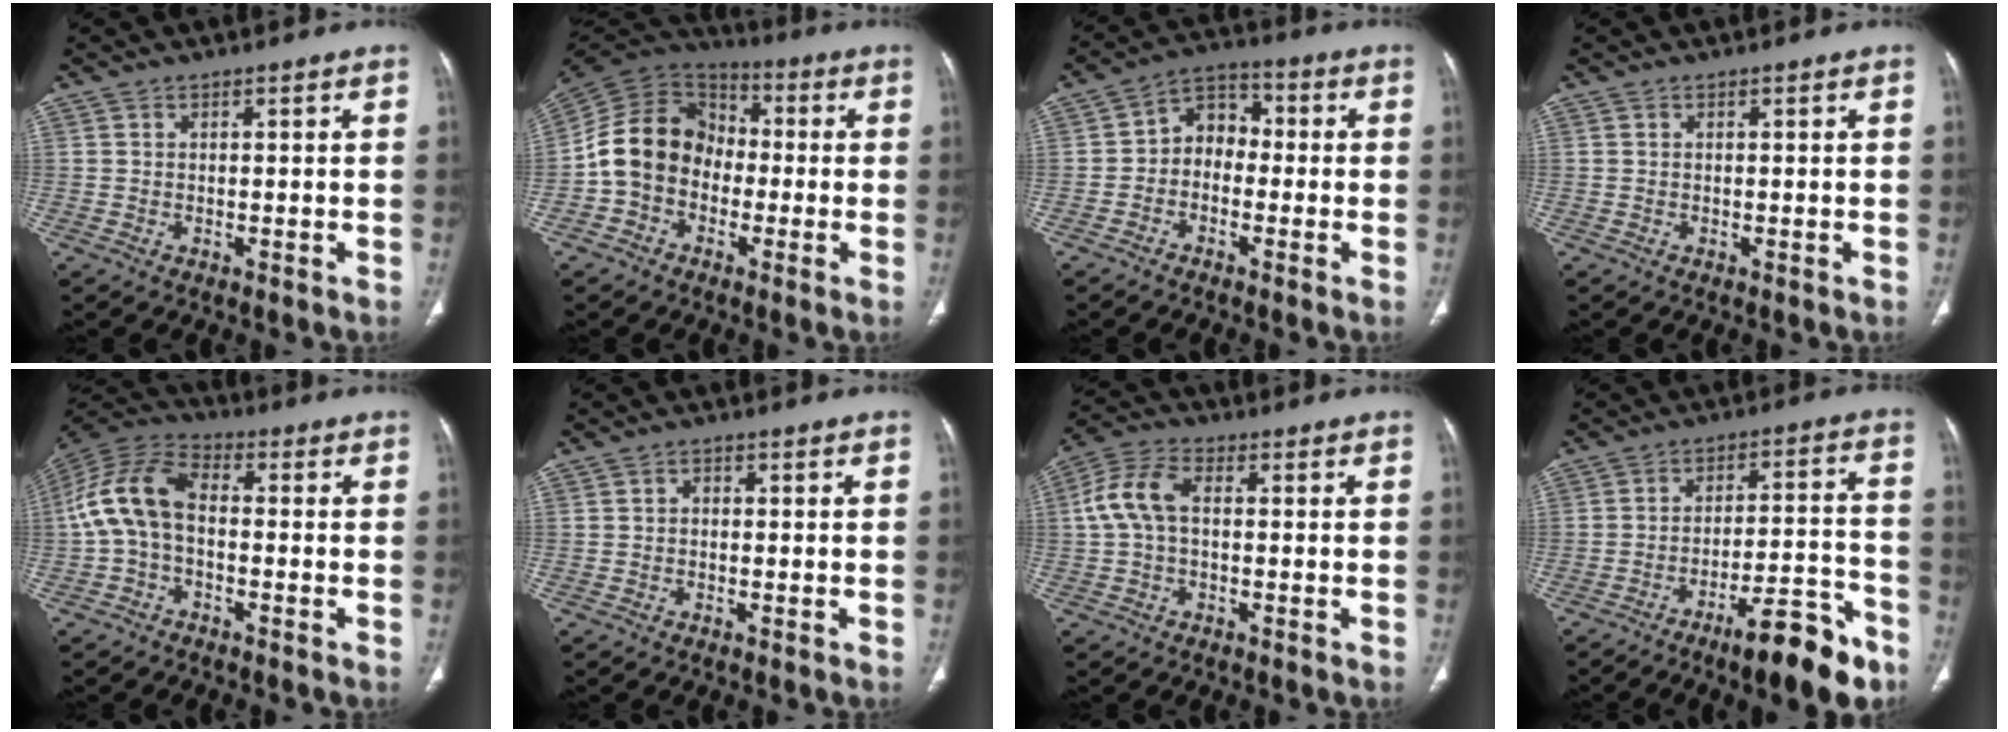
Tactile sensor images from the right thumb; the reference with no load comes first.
{"total": 13.8, "force": [-2.5, 11.2, 7.6], "torque": [-0.123, 0.045, -0.060]}
{"total": 6.5, "force": [-1.1, 5.1, 3.9], "torque": [-0.031, 0.030, -0.040]}
{"total": 0.0}
{"total": 11.2, "force": [-0.7, 6.8, 8.9], "torque": [-0.183, 0.035, -0.024]}
{"total": 1.0, "force": [-0.1, 0.8, 0.6], "torque": [-0.003, 0.001, -0.007]}
{"total": 7.6, "force": [0.3, 4.6, 6.1], "torque": [-0.131, 0.024, 0.002]}
{"total": 13.6, "force": [-9.1, 3.1, 9.7], "torque": [-0.131, 0.071, -0.140]}